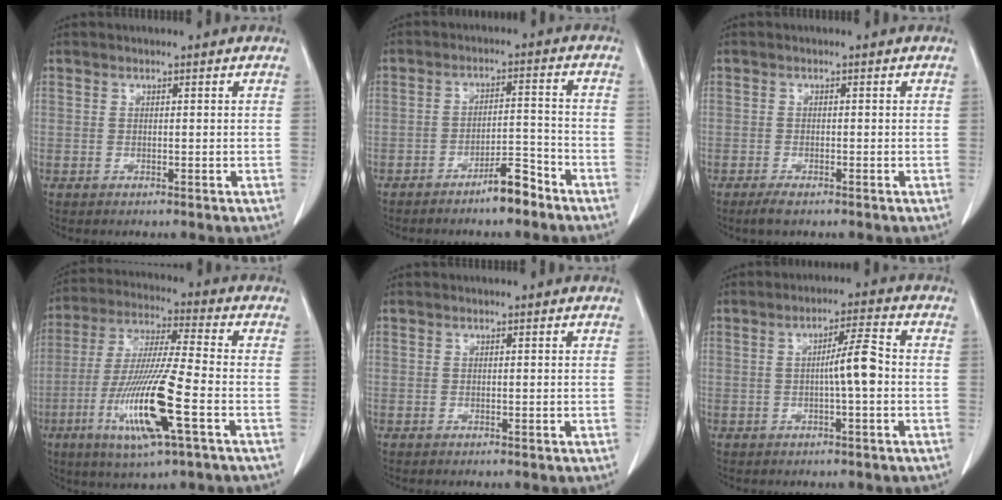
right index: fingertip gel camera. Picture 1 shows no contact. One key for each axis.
{"total": 5.4, "fx": -4.3, "fy": 0.9, "fz": 3.3, "tx": -0.048, "ty": 0.004, "tz": -0.073}
{"total": 2.0, "fx": -1.5, "fy": 0.4, "fz": 1.2, "tx": -0.030, "ty": -0.006, "tz": -0.026}
{"total": 15.8, "fx": -5.5, "fy": 0.6, "fz": 14.8, "tx": -0.302, "ty": -0.023, "tz": -0.102}
{"total": 0.0}
{"total": 5.1, "fx": -0.5, "fy": 0.1, "fz": 5.1, "tx": -0.080, "ty": 0.010, "tz": -0.009}